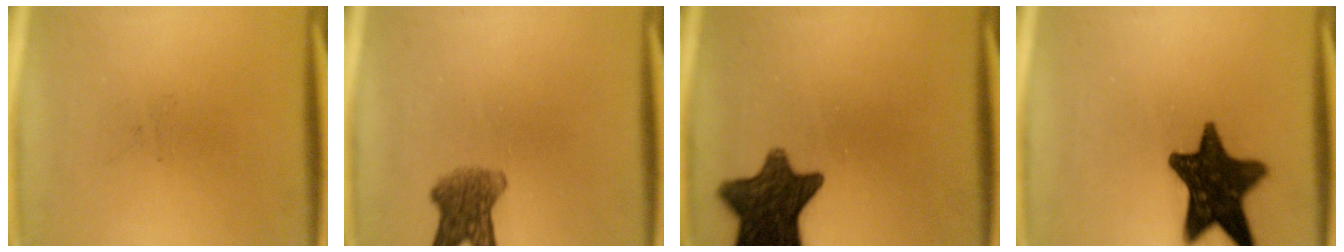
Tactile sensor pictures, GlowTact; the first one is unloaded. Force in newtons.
{"total": 5.8}
{"total": 11.9}
{"total": 14.6}